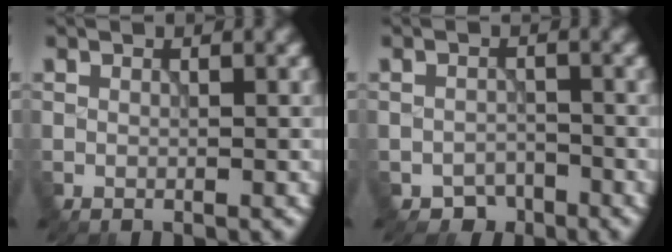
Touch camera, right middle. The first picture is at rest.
{"total": 2.0, "force": [-1.6, 1.2, 0.2], "torque": [0.005, 0.001, -0.028]}